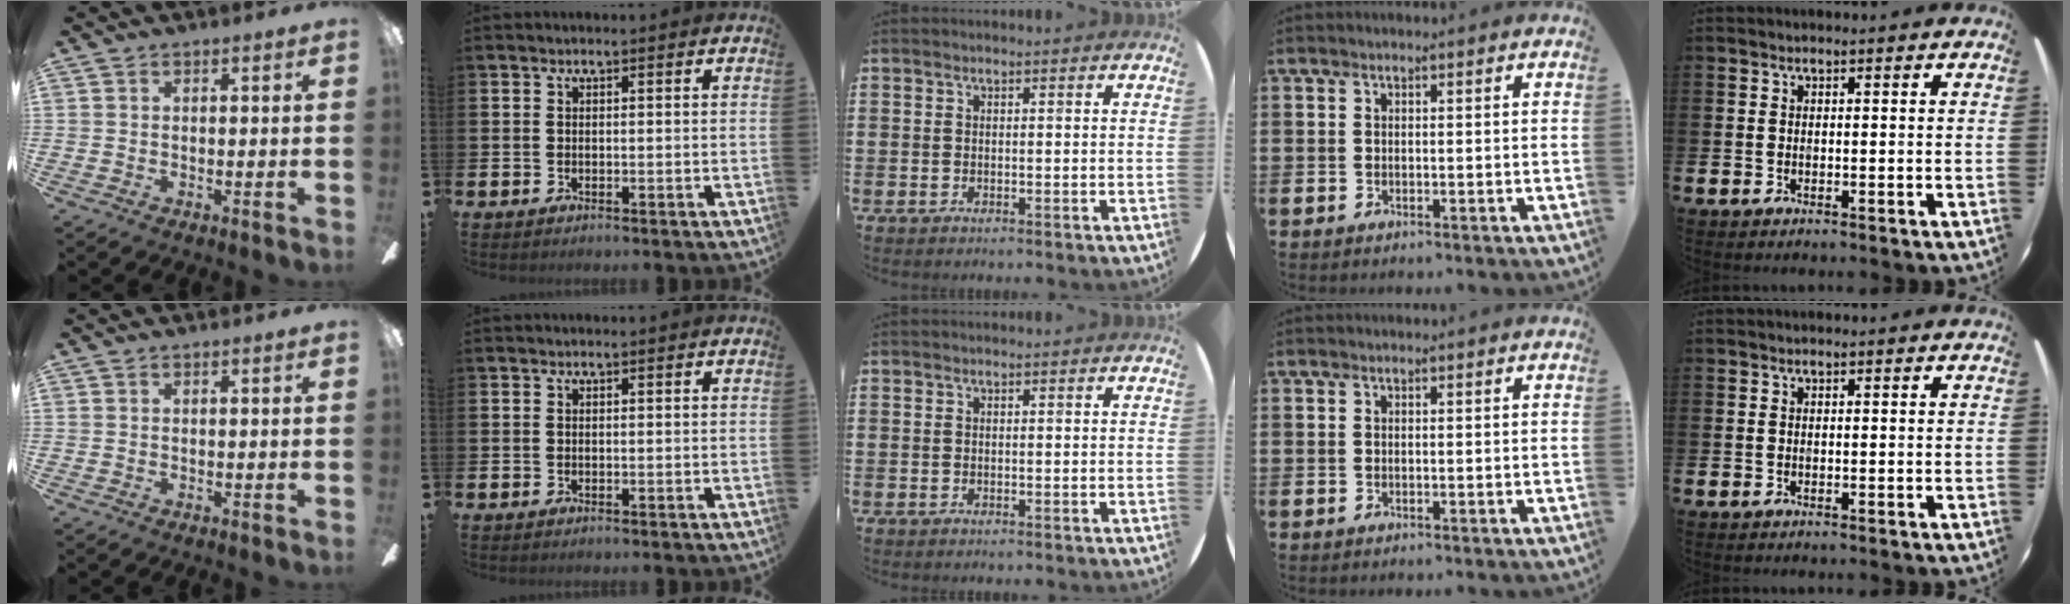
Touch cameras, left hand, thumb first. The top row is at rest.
{}